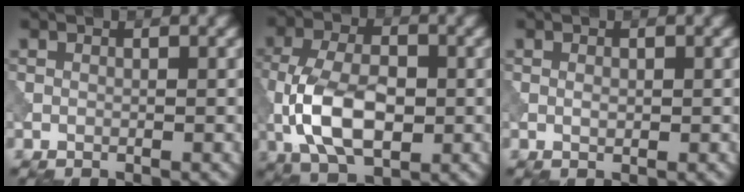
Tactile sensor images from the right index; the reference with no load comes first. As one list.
[{"total": 8.1, "force": [-1.9, 4.4, 6.6], "torque": [-0.134, 0.002, -0.043]}, {"total": 0.6, "force": [0.0, 0.4, 0.5], "torque": [-0.009, -0.001, 0.001]}]